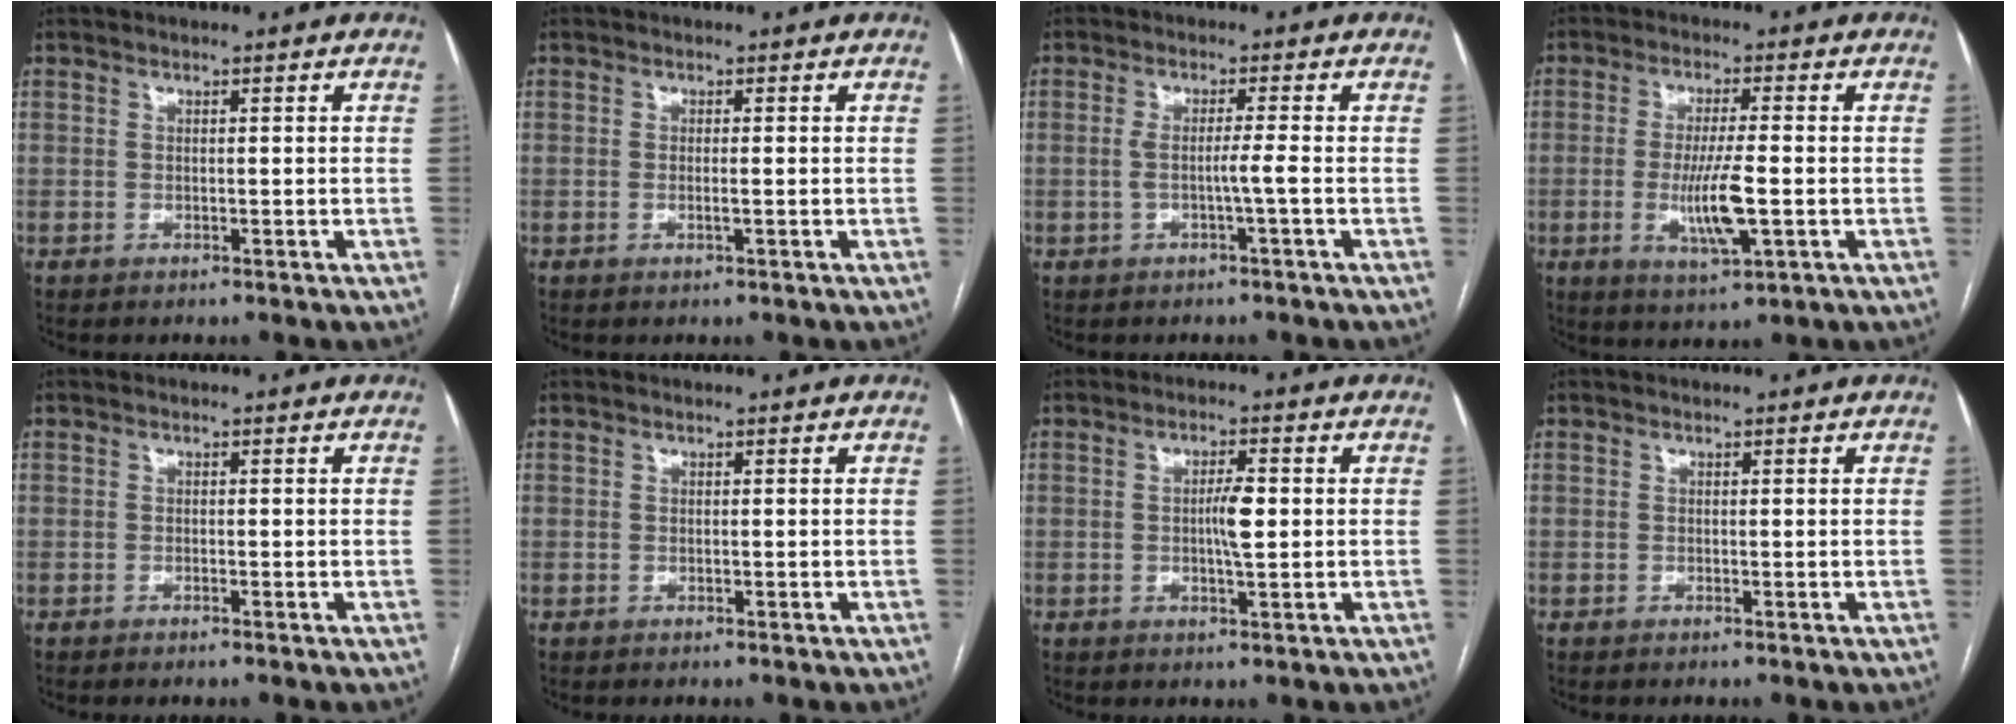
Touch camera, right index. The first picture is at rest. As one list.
[{"total": 1.1, "force": [-0.3, -0.1, 1.0], "torque": [-0.021, -0.003, -0.004]}, {"total": 2.7, "force": [-0.7, -0.8, 2.5], "torque": [-0.043, 0.000, -0.013]}, {"total": 8.1, "force": [-1.6, 0.9, 7.8], "torque": [-0.149, -0.016, -0.028]}, {"total": 0.5, "force": [-0.4, 0.0, 0.3], "torque": [-0.009, -0.001, -0.007]}, {"total": 0.0}, {"total": 3.9, "force": [0.1, 0.6, 3.9], "torque": [-0.067, 0.001, 0.001]}, {"total": 0.0}]